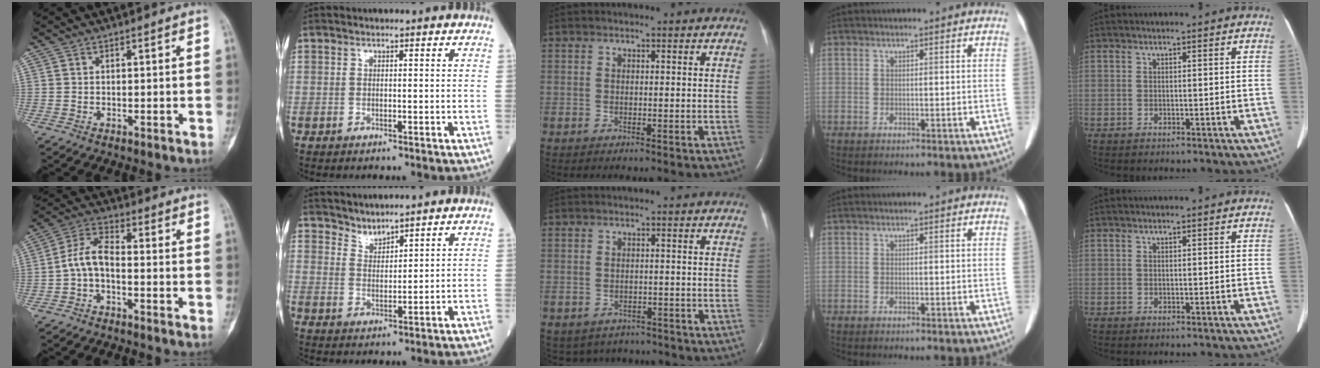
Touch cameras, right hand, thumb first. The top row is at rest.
{"thumb": {"total": 6.0, "force": [-1.8, 2.8, 5.1], "torque": [-0.105, 0.029, -0.046]}, "index": {"total": 2.6, "force": [2.6, 0.2, -0.2], "torque": [0.005, 0.001, 0.053]}, "middle": {"total": 6.0, "force": [-5.0, 3.3, 0.4], "torque": [-0.001, 0.008, -0.060]}}